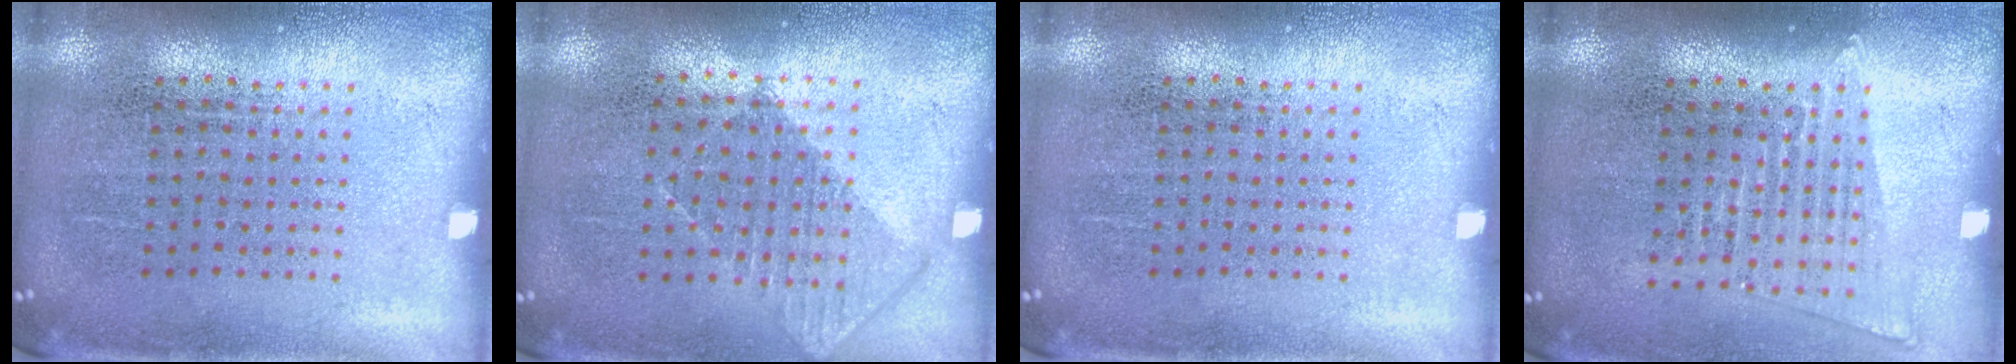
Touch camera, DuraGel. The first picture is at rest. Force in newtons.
{"total": 0.8, "press": 0.8, "slide": 0.4}
{"total": 0.0}
{"total": 1.4, "press": 1.3, "slide": 0.6}